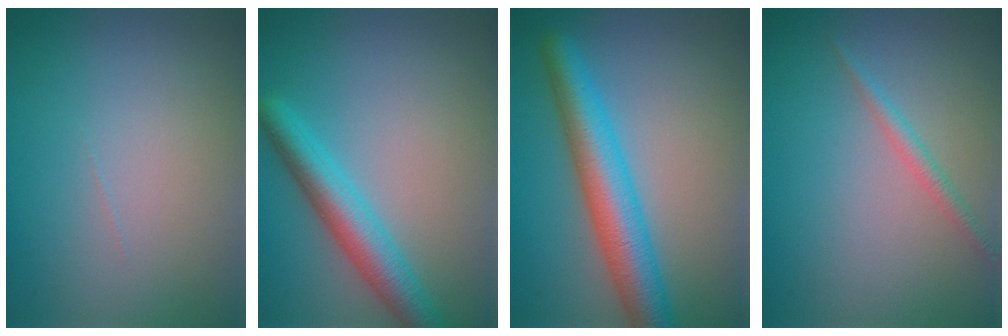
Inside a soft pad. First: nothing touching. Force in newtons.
{"total": 4.5, "press": 4.5, "slide": 0.2}
{"total": 6.2, "press": 6.2, "slide": 0.3}
{"total": 1.4, "press": 1.4, "slide": 0.1}